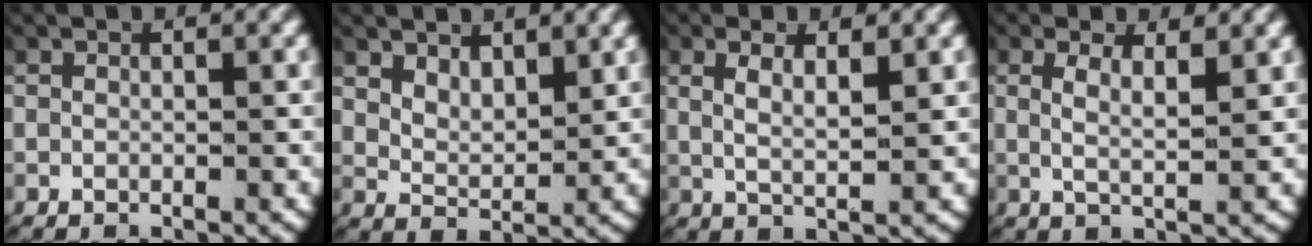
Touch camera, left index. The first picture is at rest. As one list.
[{"total": 2.9, "force": [2.2, 1.5, 1.0], "torque": [-0.029, -0.014, 0.044]}, {"total": 3.2, "force": [1.1, 1.2, 2.8], "torque": [-0.055, -0.008, 0.022]}, {"total": 3.0, "force": [1.1, 0.9, 2.6], "torque": [-0.048, -0.012, 0.021]}]